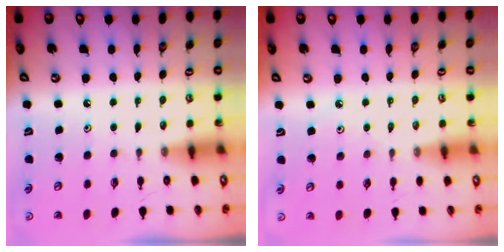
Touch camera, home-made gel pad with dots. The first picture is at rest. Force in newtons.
{"total": 1.9, "press": 1.9, "slide": 0.4}